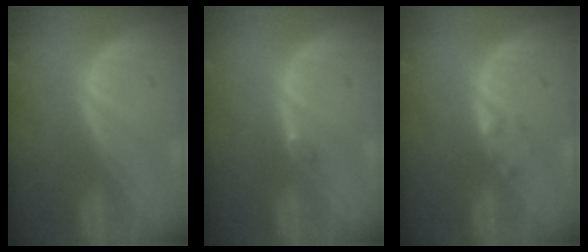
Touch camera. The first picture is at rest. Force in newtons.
{"total": 0.9, "press": 0.9, "slide": 0.3}
{"total": 1.2, "press": 1.2, "slide": 0.1}